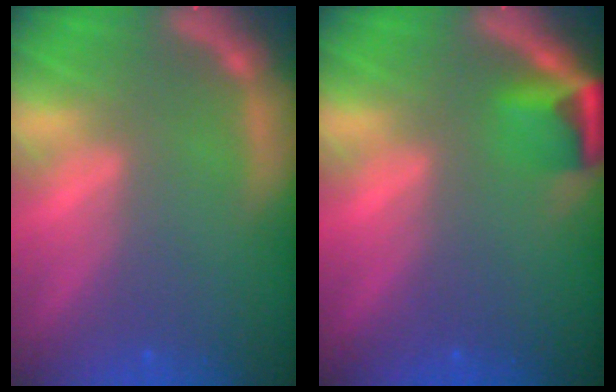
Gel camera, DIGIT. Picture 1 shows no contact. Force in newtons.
{"total": 3.4}